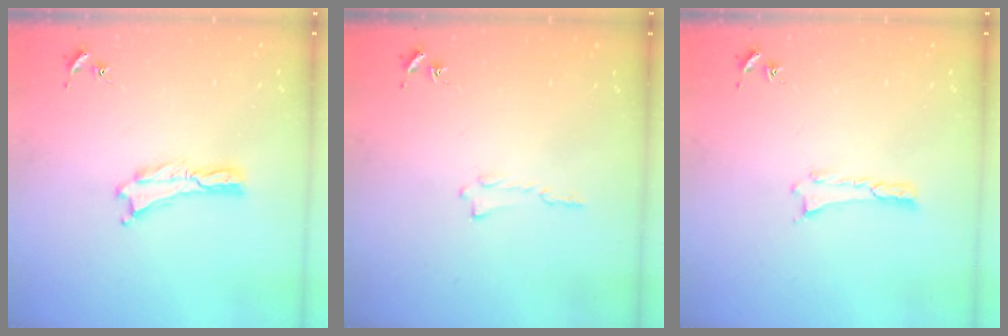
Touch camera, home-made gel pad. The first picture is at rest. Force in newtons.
{"total": 0.0}
{"total": 0.0}